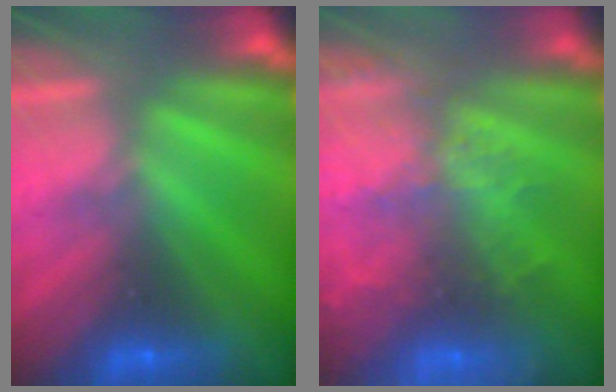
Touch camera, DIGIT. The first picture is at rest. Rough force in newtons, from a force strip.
{"total": 6.8}